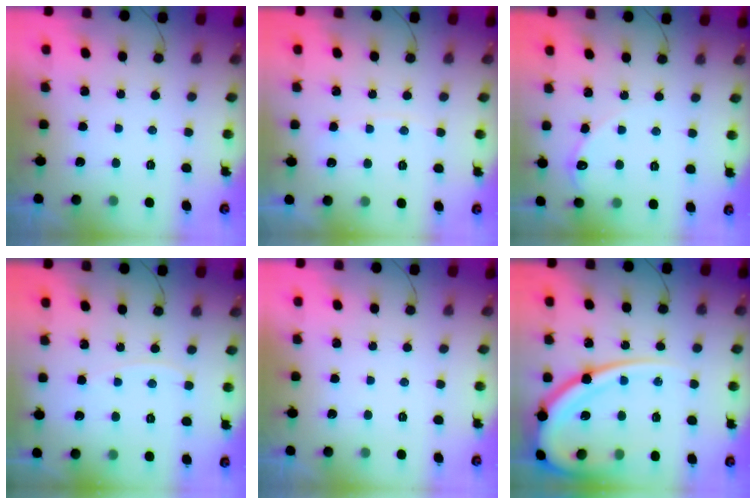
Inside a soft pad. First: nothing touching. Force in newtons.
{"total": 3.0, "press": 3.0, "slide": 0.4}
{"total": 4.8, "press": 4.8, "slide": 0.5}
{"total": 3.8, "press": 3.8, "slide": 0.5}
{"total": 0.0}
{"total": 19.9, "press": 19.8, "slide": 1.9}